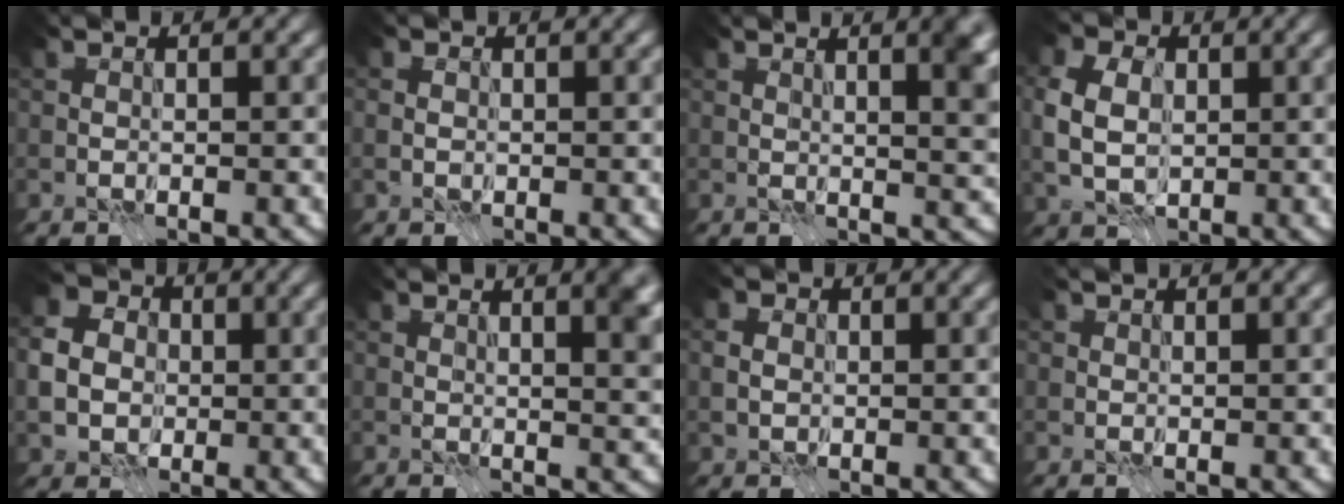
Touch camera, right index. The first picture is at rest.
{"total": 0.7, "force": [0.0, 0.6, 0.3], "torque": [-0.005, 0.002, -0.003]}
{"total": 4.4, "force": [2.1, 0.9, 3.7], "torque": [-0.037, 0.003, 0.033]}
{"total": 5.7, "force": [0.5, 4.3, 3.7], "torque": [-0.087, 0.012, 0.002]}
{"total": 4.2, "force": [-0.3, 3.6, 2.1], "torque": [-0.051, 0.008, -0.010]}
{"total": 3.6, "force": [1.9, 0.7, 3.0], "torque": [-0.036, 0.001, 0.030]}
{"total": 1.3, "force": [0.2, 1.1, 0.8], "torque": [-0.020, 0.005, -0.001]}
{"total": 0.8, "force": [0.7, 0.4, 0.0], "torque": [-0.002, -0.002, 0.011]}